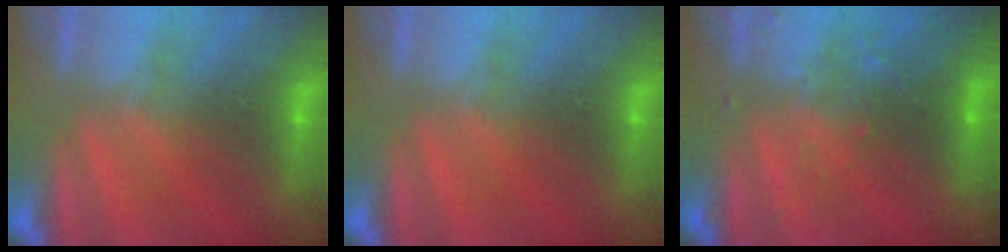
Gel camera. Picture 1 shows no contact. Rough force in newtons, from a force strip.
{"total": 0.0}
{"total": 2.9}